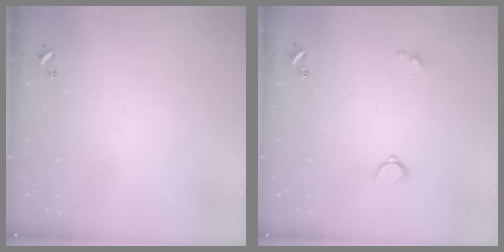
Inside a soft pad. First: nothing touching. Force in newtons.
{"total": 1.7, "press": 1.6, "slide": 0.5}